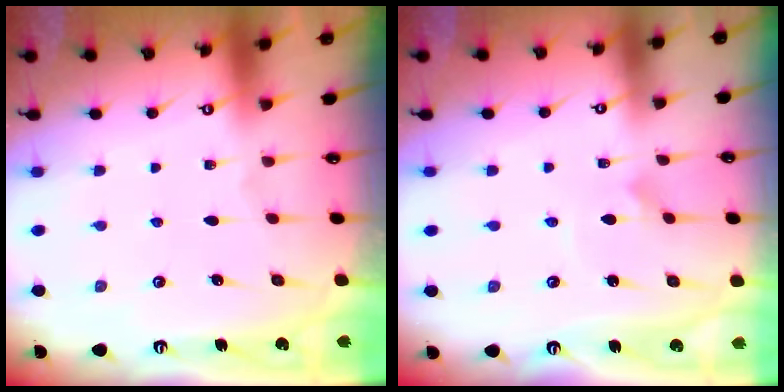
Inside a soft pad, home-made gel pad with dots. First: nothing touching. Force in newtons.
{"total": 2.2, "press": 2.2, "slide": 0.1}